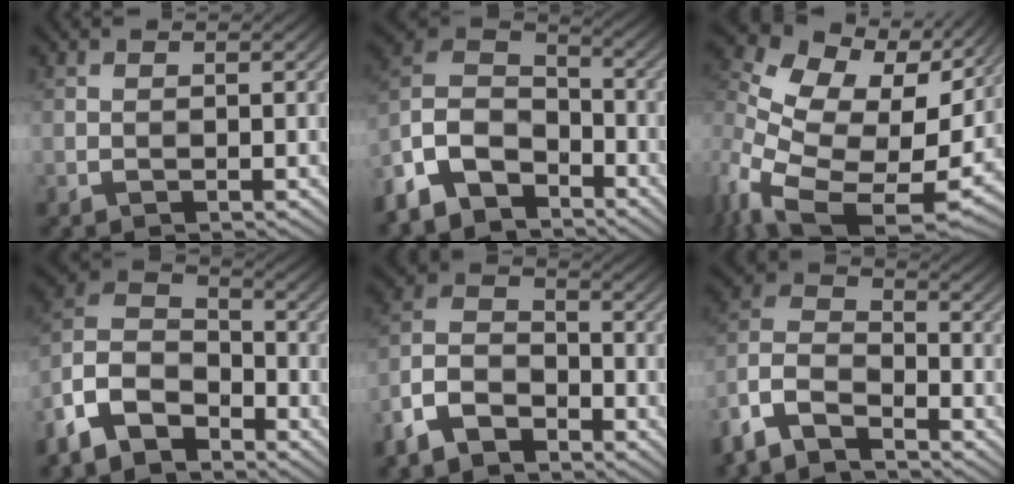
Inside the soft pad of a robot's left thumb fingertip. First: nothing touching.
{"total": 12.6, "force": [-8.5, 7.1, 6.0], "torque": [-0.163, -0.010, -0.176]}
{"total": 18.2, "force": [3.3, 12.9, 12.5], "torque": [-0.274, -0.019, 0.112]}
{"total": 10.9, "force": [-7.5, 5.5, 5.7], "torque": [-0.140, -0.008, -0.167]}
{"total": 7.7, "force": [-5.3, 4.0, 3.9], "torque": [-0.089, -0.005, -0.121]}
{"total": 9.5, "force": [-7.4, 3.6, 4.8], "torque": [-0.113, -0.009, -0.165]}